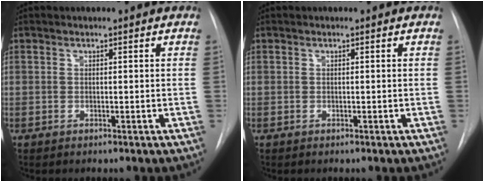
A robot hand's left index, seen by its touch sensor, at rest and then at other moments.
{"total": 0.0}